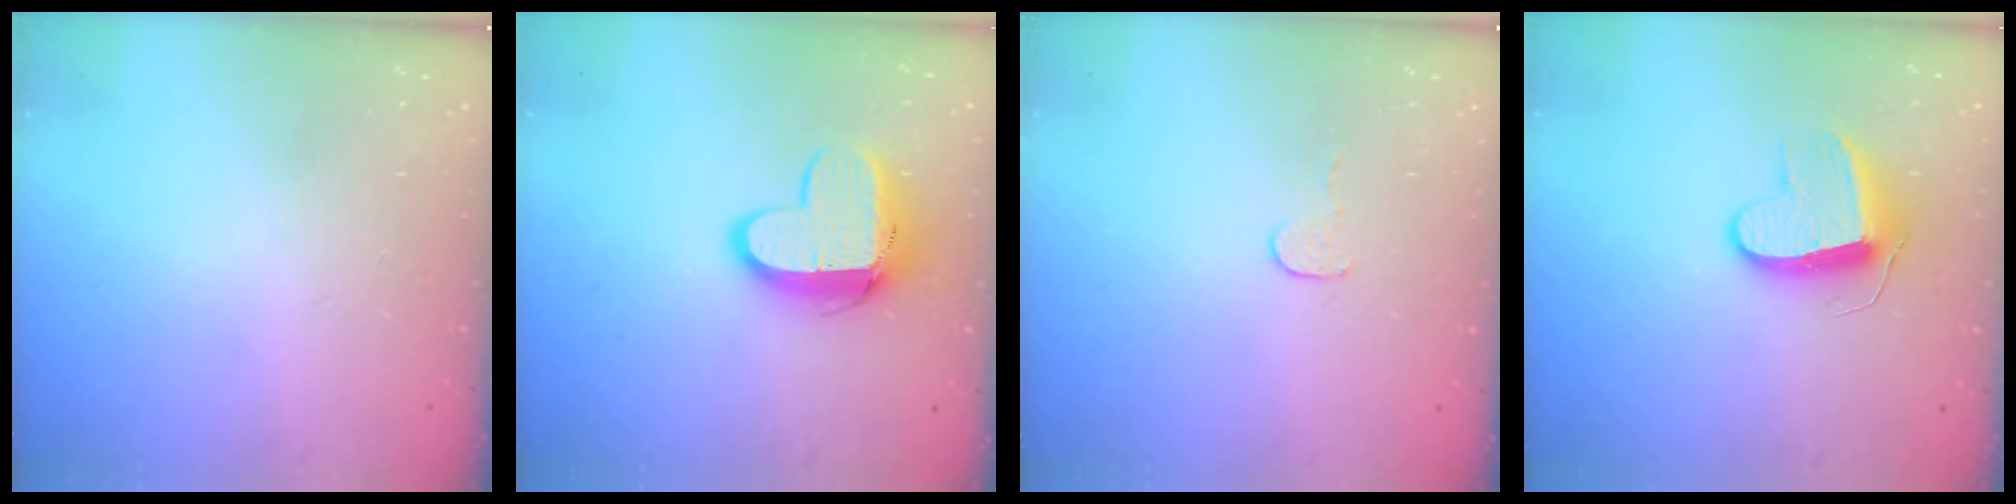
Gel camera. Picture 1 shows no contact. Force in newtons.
{"total": 11.2, "press": 11.2, "slide": 1.1}
{"total": 3.4, "press": 3.4, "slide": 0.3}
{"total": 10.6, "press": 10.6, "slide": 0.2}